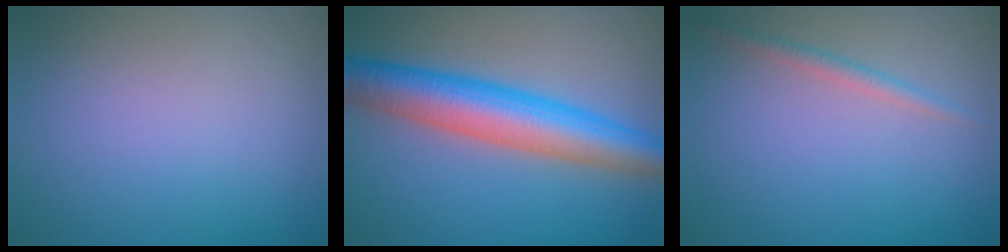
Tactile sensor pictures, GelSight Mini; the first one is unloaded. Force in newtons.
{"total": 7.9, "press": 7.9, "slide": 0.4}
{"total": 1.2, "press": 1.2, "slide": 0.0}